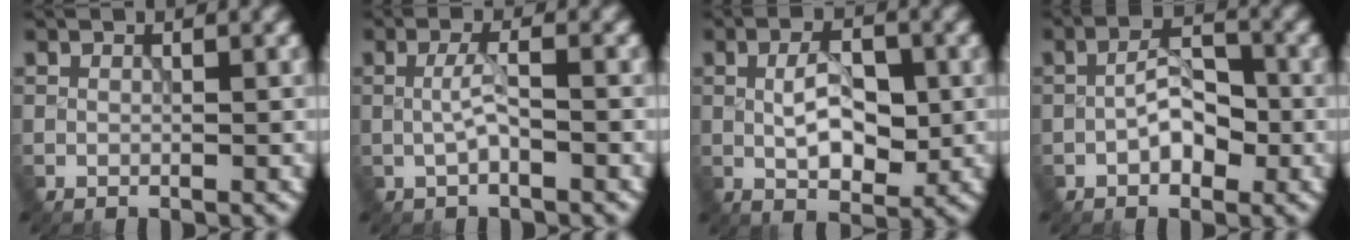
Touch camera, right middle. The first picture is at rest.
{"total": 2.0, "force": [-0.3, 0.5, 1.9], "torque": [-0.040, 0.003, -0.008]}
{"total": 4.8, "force": [-0.1, 2.4, 4.2], "torque": [-0.074, 0.000, -0.002]}
{"total": 3.5, "force": [-1.1, 1.8, 2.8], "torque": [-0.047, 0.009, -0.021]}